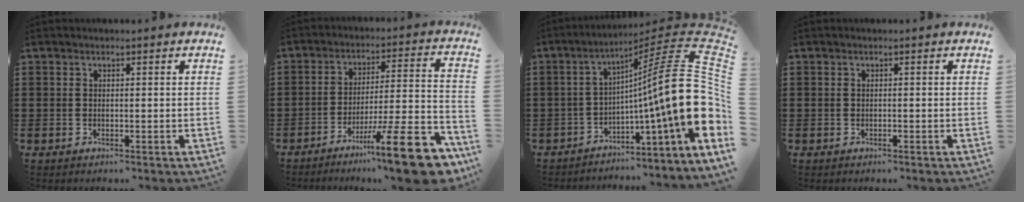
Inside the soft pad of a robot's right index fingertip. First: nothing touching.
{"total": 15.3, "force": [-10.2, 1.5, 11.3], "torque": [-0.150, 0.036, -0.171]}
{"total": 17.9, "force": [0.0, 3.3, 17.6], "torque": [-0.272, -0.046, -0.019]}
{"total": 0.0}